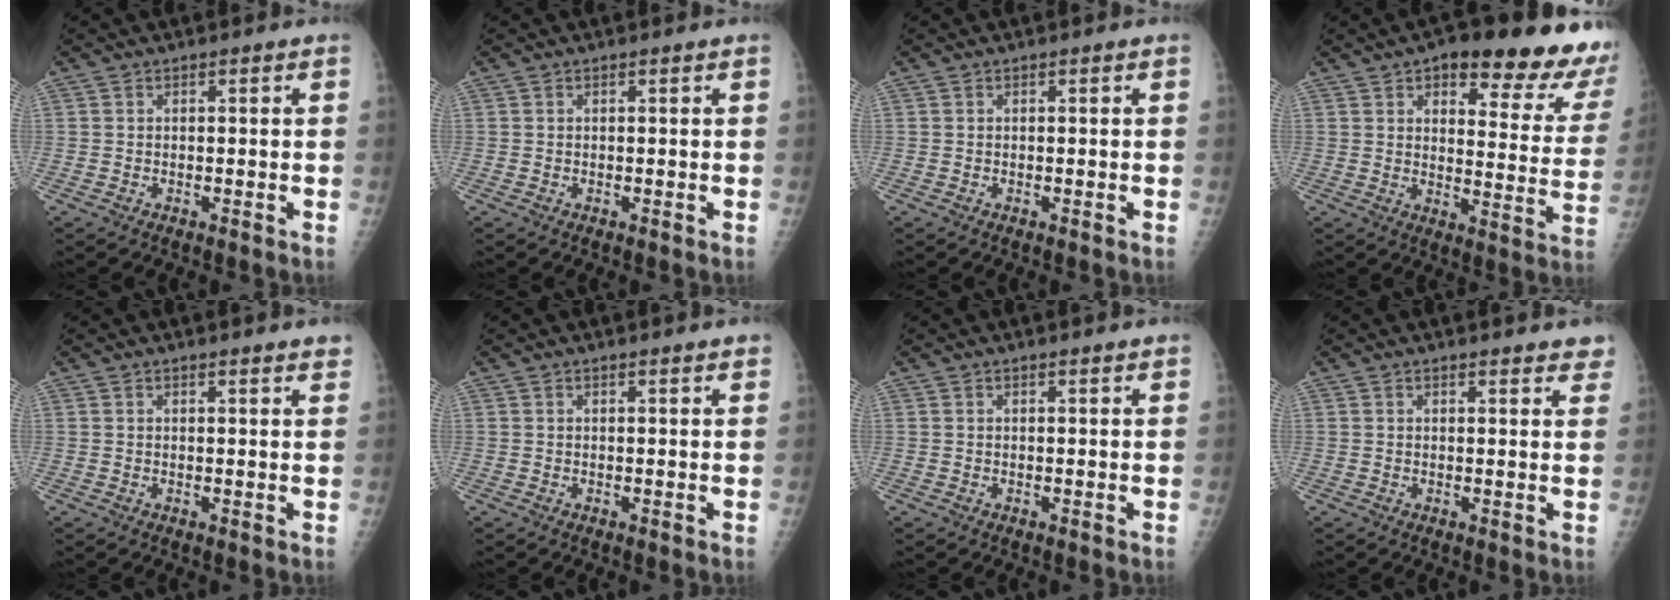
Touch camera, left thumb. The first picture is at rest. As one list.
[{"total": 0.0}, {"total": 0.0}, {"total": 21.4, "force": [14.6, 6.9, 14.0], "torque": [-0.128, -0.062, 0.177]}, {"total": 3.3, "force": [3.0, 0.4, 1.4], "torque": [-0.009, -0.009, 0.028]}, {"total": 1.7, "force": [1.4, 0.2, 0.8], "torque": [-0.004, 0.000, 0.019]}, {"total": 1.1, "force": [1.0, 0.1, 0.5], "torque": [-0.004, -0.001, 0.015]}, {"total": 5.5, "force": [4.8, 1.4, 2.1], "torque": [0.002, -0.017, 0.047]}]